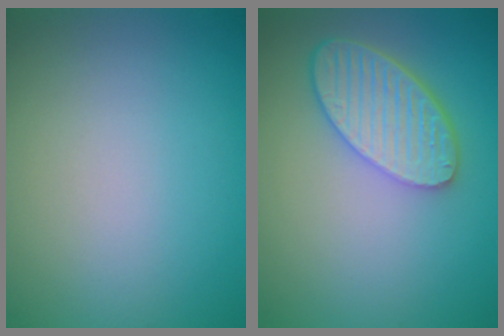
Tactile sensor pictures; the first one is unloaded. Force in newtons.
{"total": 5.5, "press": 4.4, "slide": 3.3}